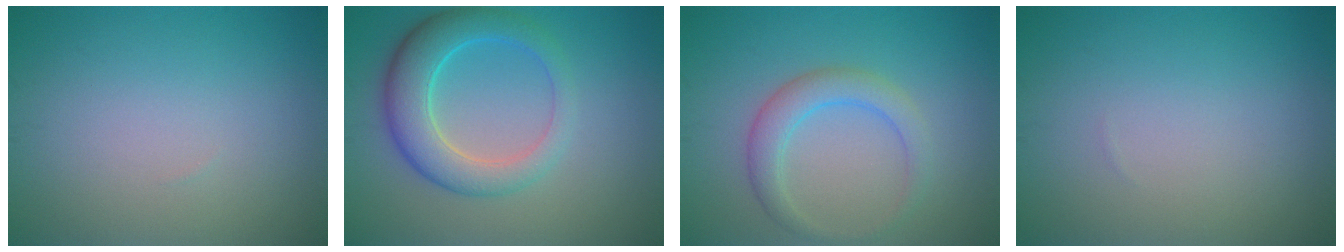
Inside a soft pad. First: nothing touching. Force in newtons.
{"total": 5.8, "press": 5.8, "slide": 0.5}
{"total": 3.1, "press": 3.1, "slide": 0.1}
{"total": 0.0}